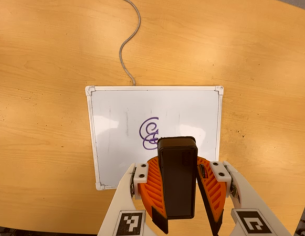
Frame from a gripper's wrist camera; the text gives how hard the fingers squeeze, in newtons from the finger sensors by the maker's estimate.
{"total": 10.8, "left": 10.5, "right": 11.1}